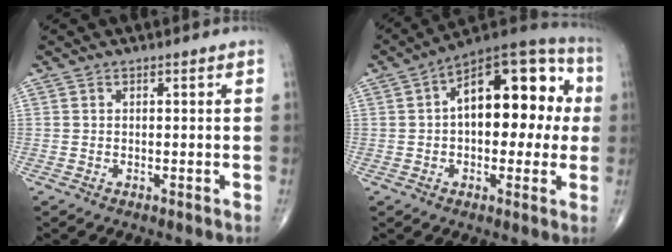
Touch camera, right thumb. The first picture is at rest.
{"total": 19.5, "force": [2.5, 10.4, 16.4], "torque": [-0.200, 0.040, 0.024]}